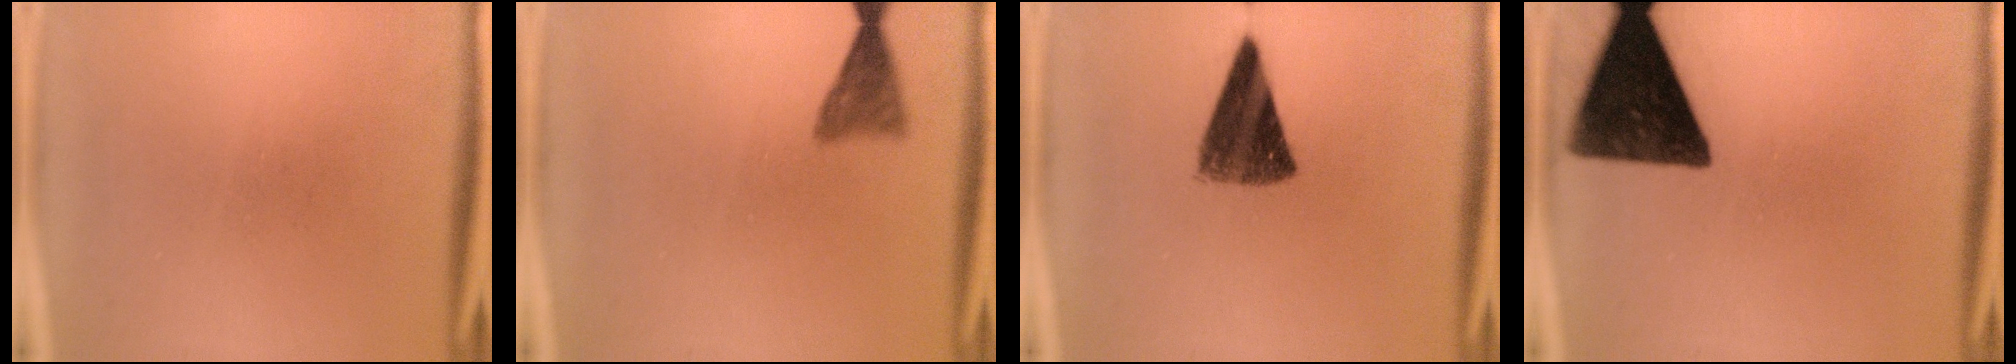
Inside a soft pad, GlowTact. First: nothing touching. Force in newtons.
{"total": 2.9}
{"total": 9.6}
{"total": 15.5}